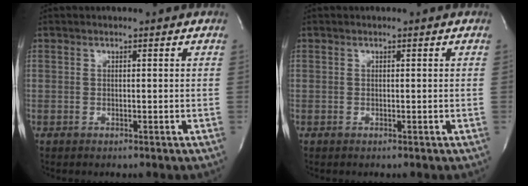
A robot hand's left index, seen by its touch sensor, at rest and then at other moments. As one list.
[{"total": 0.0}]